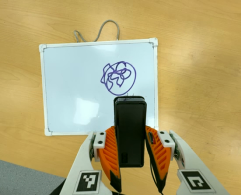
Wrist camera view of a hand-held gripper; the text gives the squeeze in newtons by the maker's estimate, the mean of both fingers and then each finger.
{"total": 4.4, "left": 3.1, "right": 5.7}